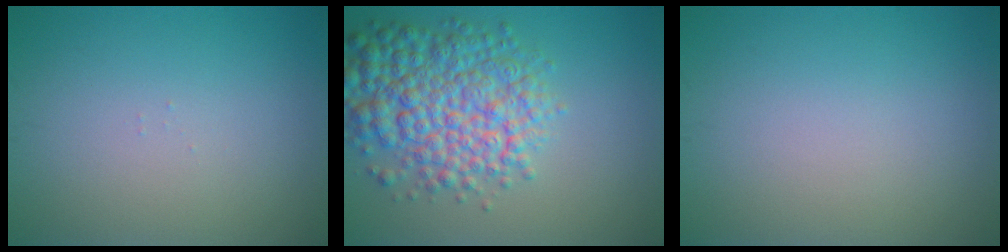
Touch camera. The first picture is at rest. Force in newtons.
{"total": 8.0, "press": 8.0, "slide": 0.2}
{"total": 0.0}